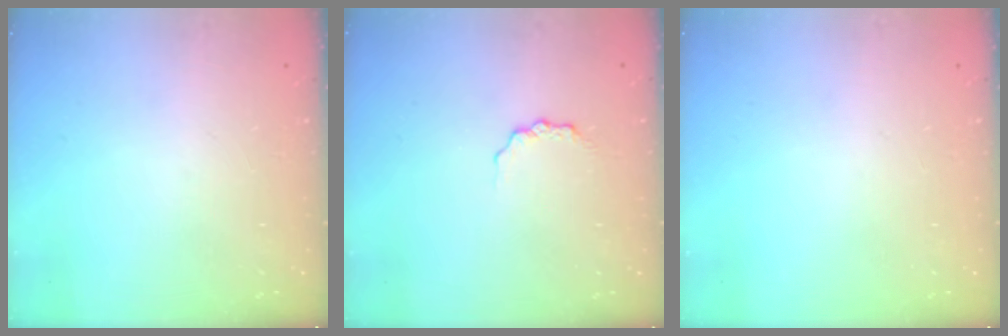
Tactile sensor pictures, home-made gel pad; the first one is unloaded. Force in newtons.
{"total": 2.6, "press": 2.6, "slide": 0.4}
{"total": 0.0}